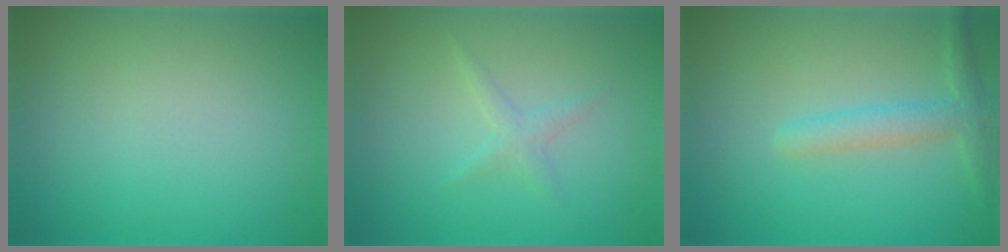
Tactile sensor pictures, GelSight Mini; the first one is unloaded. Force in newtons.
{"total": 1.1, "press": 1.1, "slide": 0.0}
{"total": 2.6, "press": 2.6, "slide": 0.2}